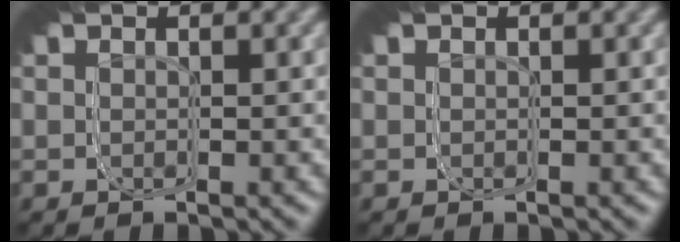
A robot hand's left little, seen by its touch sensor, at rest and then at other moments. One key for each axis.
{"total": 0.0}